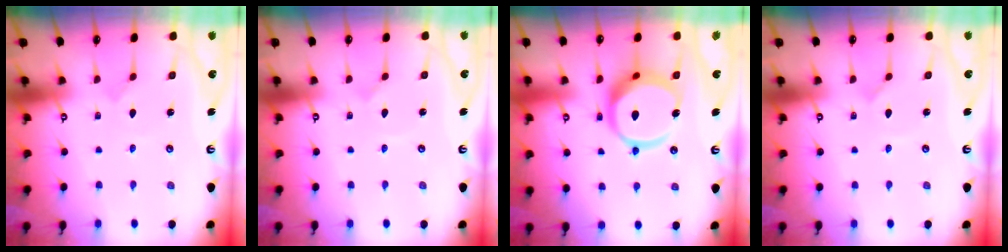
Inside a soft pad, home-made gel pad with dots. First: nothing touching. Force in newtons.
{"total": 1.0, "press": 1.0, "slide": 0.0}
{"total": 14.3, "press": 14.3, "slide": 1.6}
{"total": 1.3, "press": 1.3, "slide": 0.1}